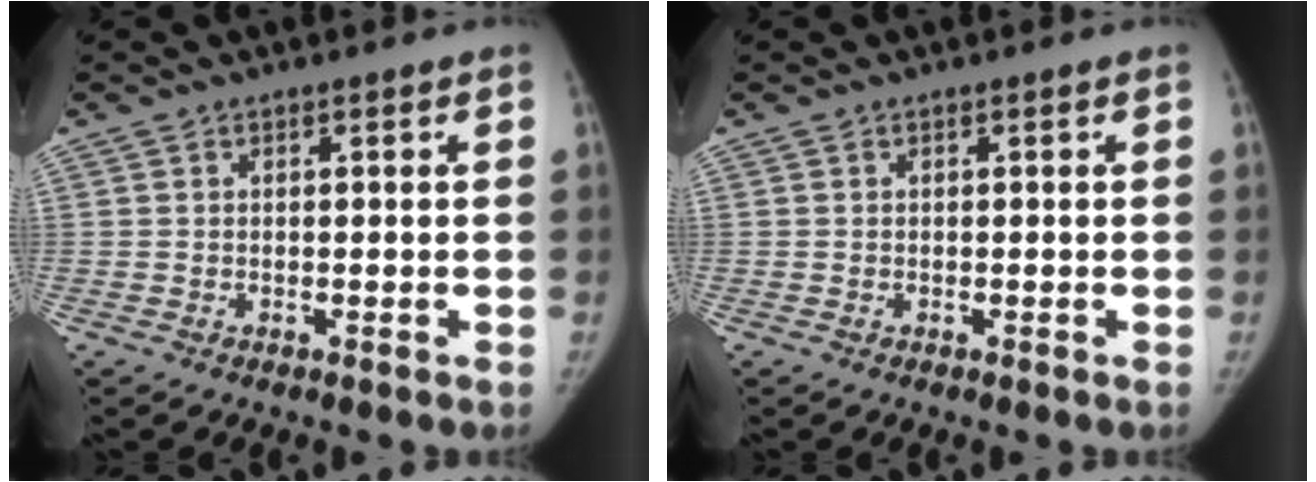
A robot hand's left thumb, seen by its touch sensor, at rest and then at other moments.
{"total": 0.0}